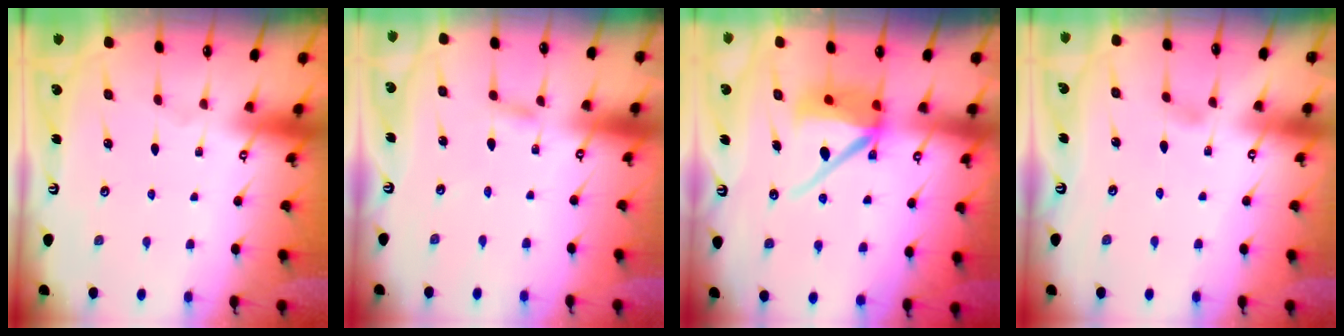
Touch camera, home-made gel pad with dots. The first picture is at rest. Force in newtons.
{"total": 2.1, "press": 2.1, "slide": 0.2}
{"total": 9.8, "press": 9.7, "slide": 1.0}
{"total": 3.3, "press": 3.3, "slide": 0.4}